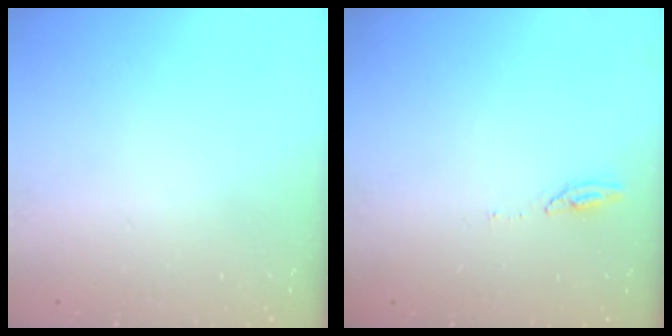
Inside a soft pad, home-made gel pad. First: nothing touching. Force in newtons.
{"total": 3.3, "press": 3.3, "slide": 0.3}